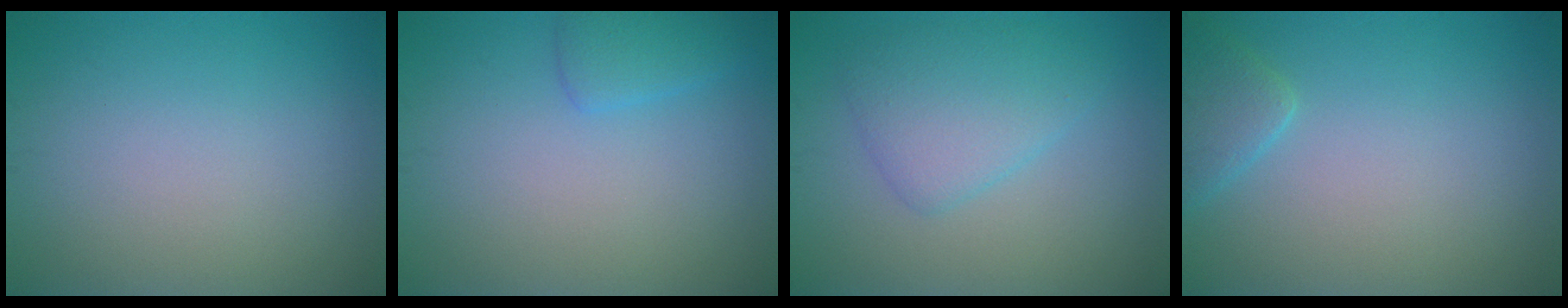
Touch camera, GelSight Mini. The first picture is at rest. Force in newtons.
{"total": 1.8, "press": 1.8, "slide": 0.2}
{"total": 3.9, "press": 3.9, "slide": 0.1}
{"total": 2.2, "press": 2.2, "slide": 0.1}